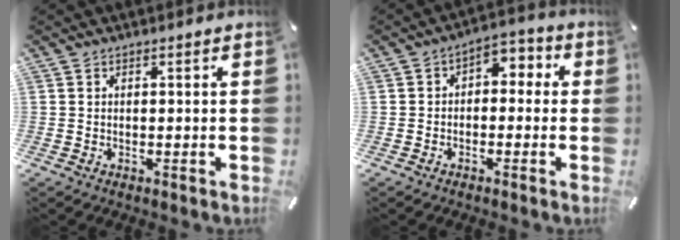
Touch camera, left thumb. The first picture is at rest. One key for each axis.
{"total": 3.8, "fx": -1.4, "fy": 2.9, "fz": 2.1, "tx": -0.030, "ty": 0.012, "tz": -0.033}